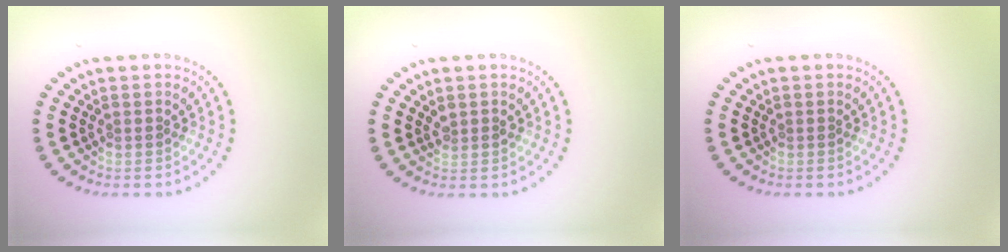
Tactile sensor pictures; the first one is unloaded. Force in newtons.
{"total": 0.9, "press": 0.8, "slide": 0.3}
{"total": 0.0}